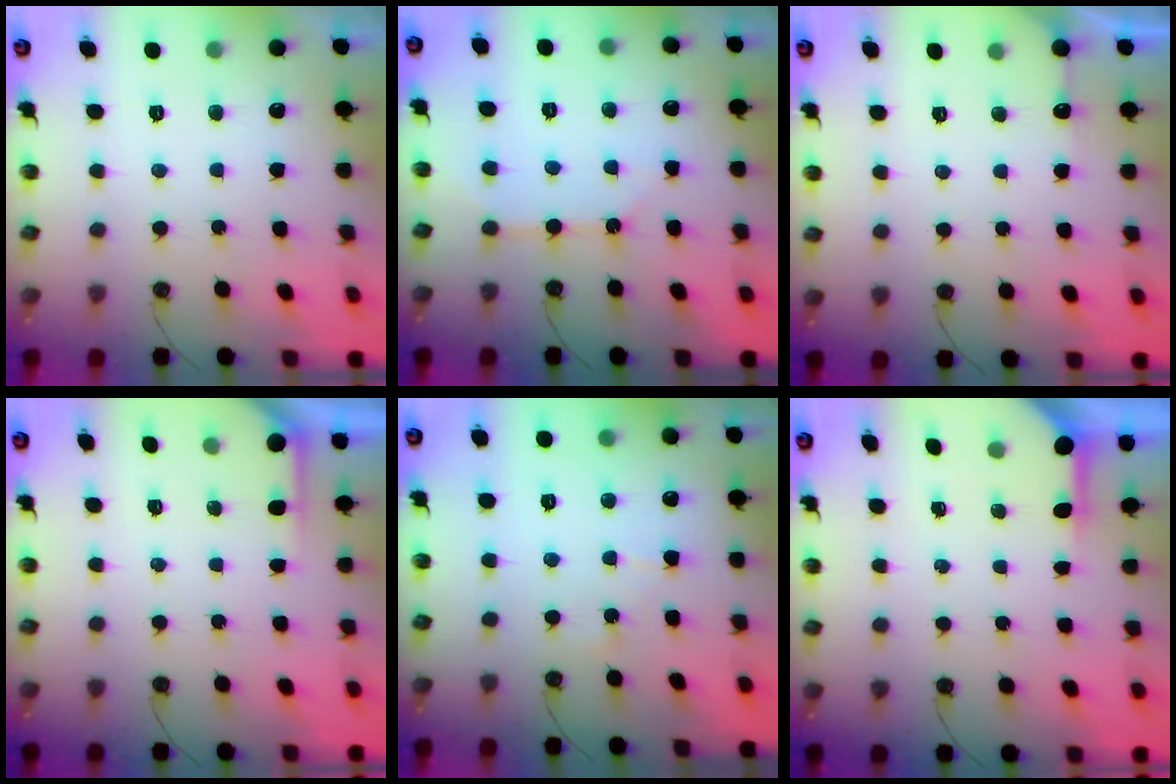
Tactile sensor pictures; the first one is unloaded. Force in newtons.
{"total": 5.6, "press": 5.6, "slide": 0.5}
{"total": 4.4, "press": 4.3, "slide": 0.6}
{"total": 2.2, "press": 2.2, "slide": 0.3}
{"total": 4.1, "press": 4.1, "slide": 0.5}
{"total": 3.5, "press": 3.4, "slide": 0.4}